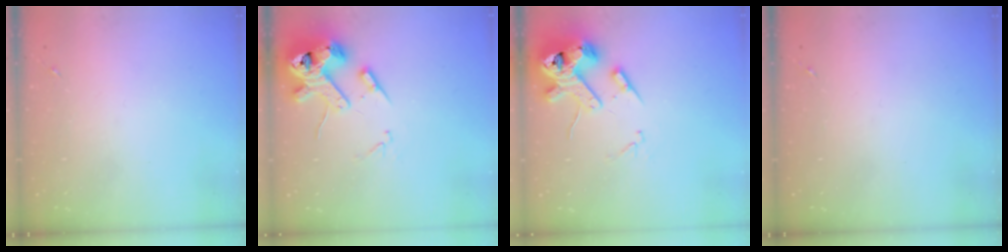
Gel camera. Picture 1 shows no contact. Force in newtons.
{"total": 15.6, "press": 15.4, "slide": 2.3}
{"total": 15.6, "press": 15.4, "slide": 2.3}
{"total": 0.0}